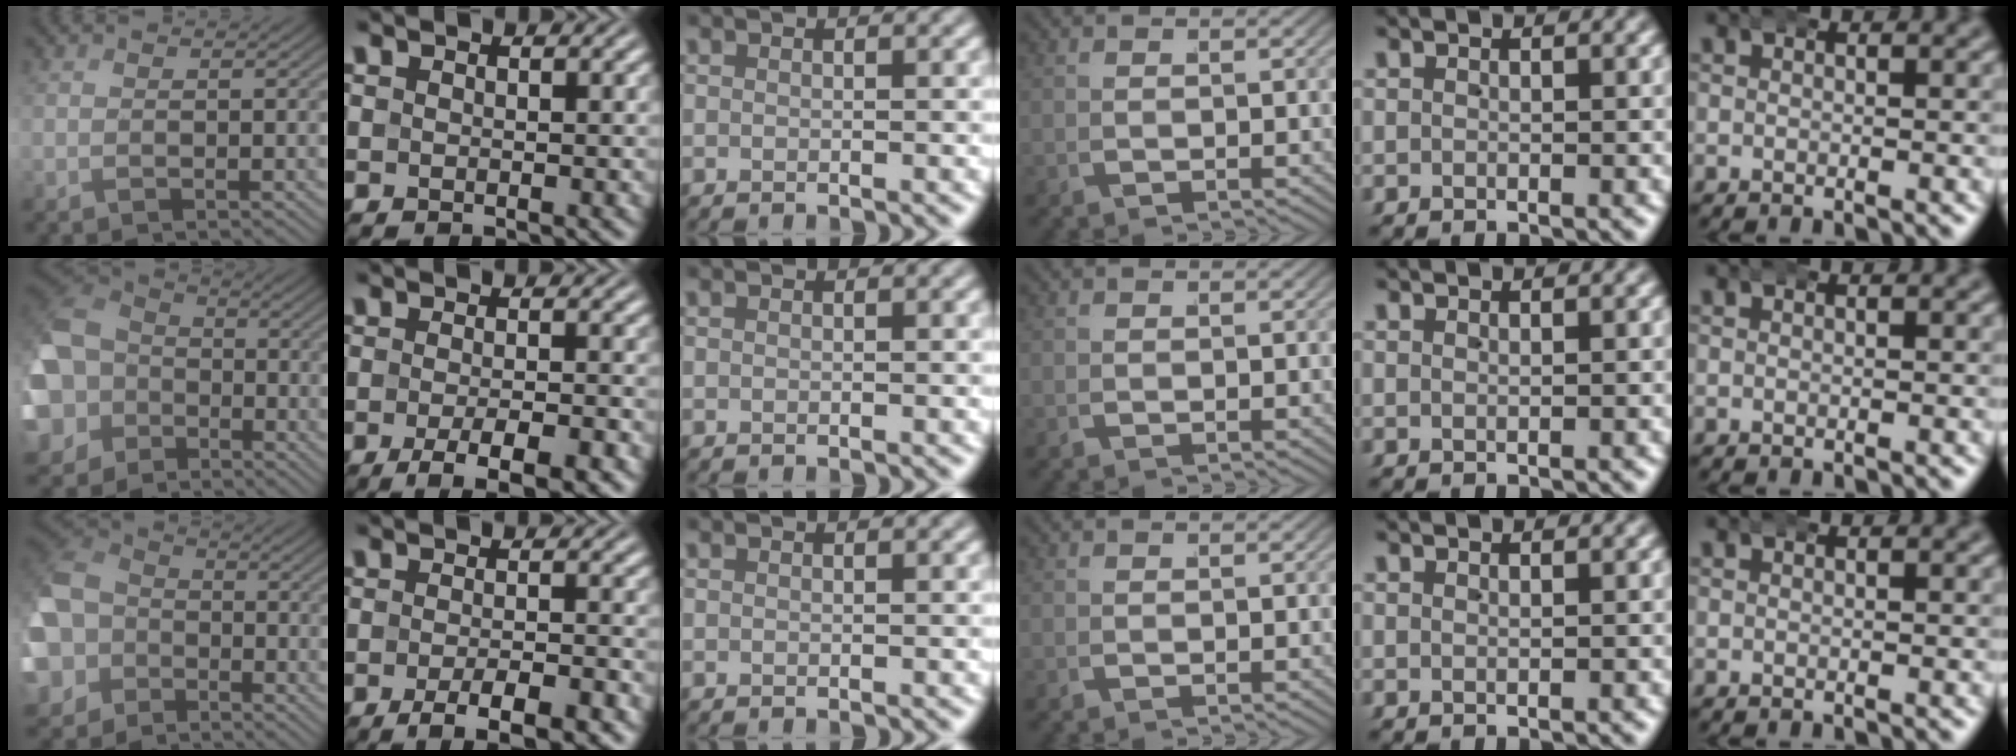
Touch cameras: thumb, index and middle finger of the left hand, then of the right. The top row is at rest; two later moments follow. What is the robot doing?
{"motion": "wrap", "object": "arm wrap"}